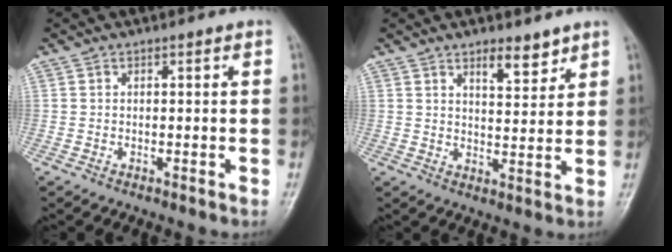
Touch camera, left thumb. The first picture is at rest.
{"total": 5.4, "force": [3.9, 2.0, 3.2], "torque": [-0.034, -0.031, 0.062]}